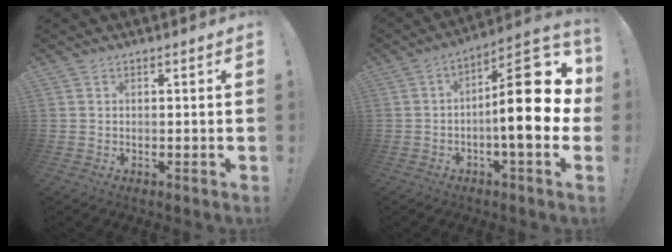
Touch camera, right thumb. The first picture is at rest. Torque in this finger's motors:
{"motor_torque": [1.52, 2.62, 1.45, -1.06, 0.07]}